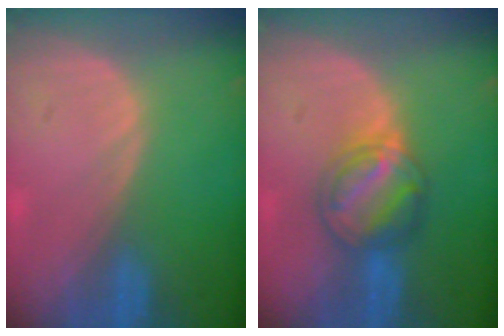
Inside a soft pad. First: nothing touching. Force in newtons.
{"total": 6.2, "press": 6.1, "slide": 1.3}